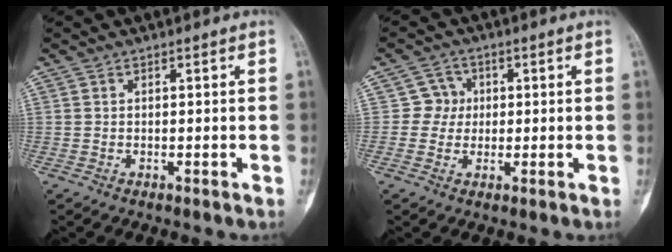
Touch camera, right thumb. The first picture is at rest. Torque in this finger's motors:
{"motor_torque": [-0.09, -0.13, 0.34, -0.18, 0.08]}